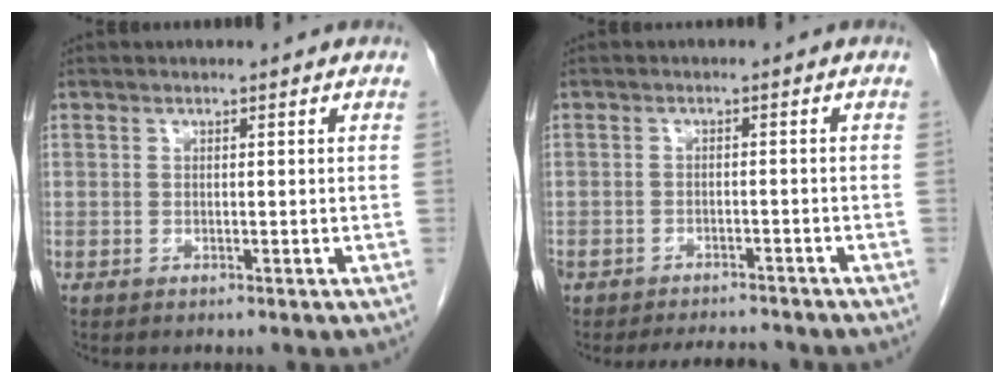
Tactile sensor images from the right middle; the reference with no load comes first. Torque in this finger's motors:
{"motor_torque": [0.14, -0.11, 0.03, 0.05]}